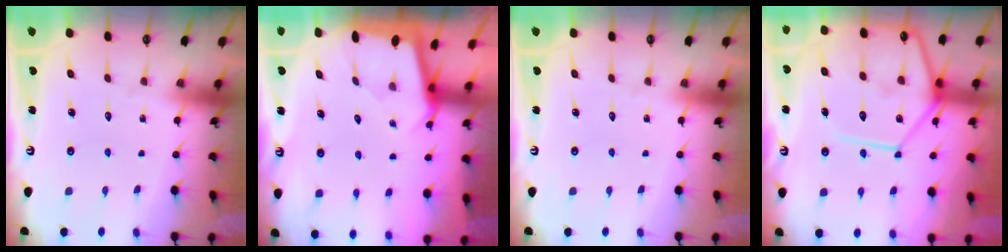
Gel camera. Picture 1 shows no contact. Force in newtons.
{"total": 1.8, "press": 1.8, "slide": 0.2}
{"total": 0.0}
{"total": 18.6, "press": 18.5, "slide": 2.5}